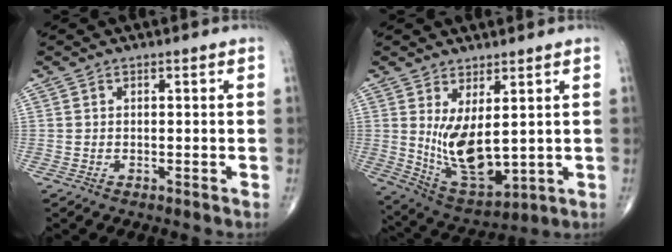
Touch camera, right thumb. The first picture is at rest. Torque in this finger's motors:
{"motor_torque": [-0.63, 1.00, 1.08, 0.37, 0.10]}